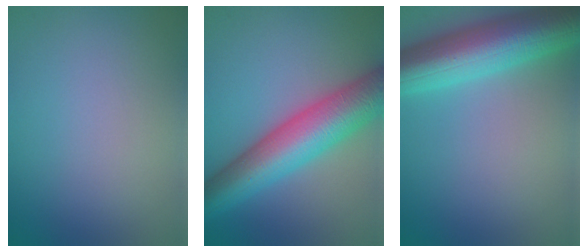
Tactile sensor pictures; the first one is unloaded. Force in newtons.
{"total": 9.9, "press": 9.9, "slide": 0.3}
{"total": 9.2, "press": 9.2, "slide": 0.1}